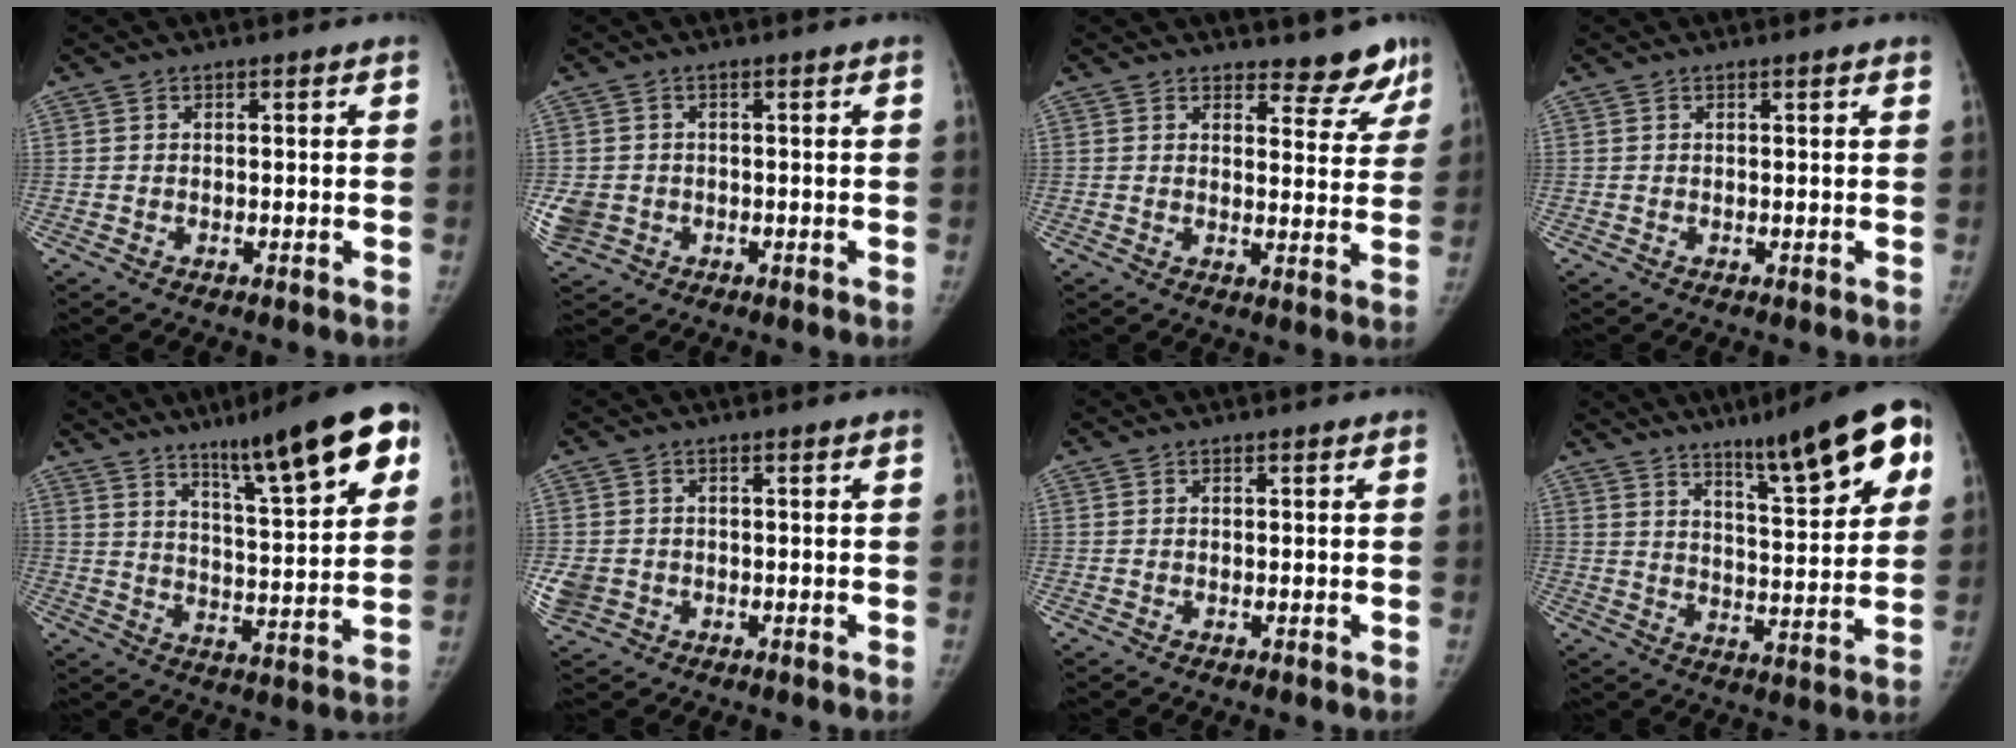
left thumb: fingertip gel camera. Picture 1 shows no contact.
{"total": 5.7, "force": [-1.4, 5.2, 2.1], "torque": [-0.058, 0.005, -0.015]}
{"total": 7.2, "force": [6.3, 2.9, 1.7], "torque": [0.020, -0.047, 0.068]}
{"total": 1.0, "force": [0.7, 0.1, 0.8], "torque": [-0.008, 0.003, 0.008]}
{"total": 18.7, "force": [10.4, 3.2, 15.2], "torque": [-0.194, -0.039, 0.159]}
{"total": 5.0, "force": [-1.2, 4.5, 1.7], "torque": [-0.046, 0.007, -0.014]}
{"total": 0.0}
{"total": 17.1, "force": [9.3, 3.5, 14.0], "torque": [-0.167, -0.036, 0.137]}